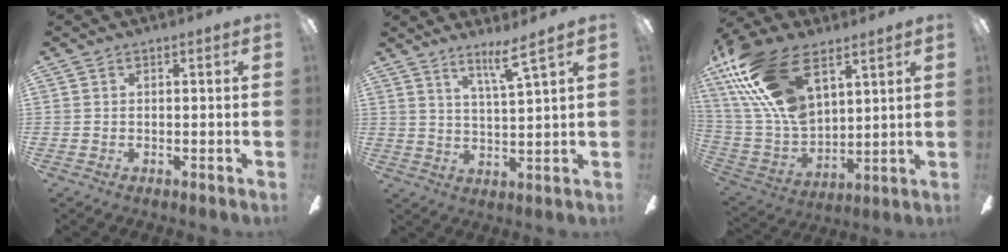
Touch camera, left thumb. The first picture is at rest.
{"total": 6.8, "force": [5.1, 0.0, 4.4], "torque": [-0.083, -0.028, 0.083]}
{"total": 23.2, "force": [12.2, 12.5, 15.2], "torque": [-0.328, -0.044, 0.220]}